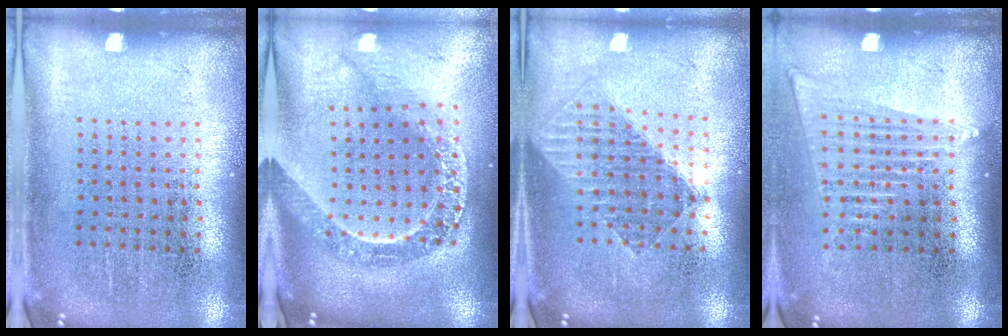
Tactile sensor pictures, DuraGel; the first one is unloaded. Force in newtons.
{"total": 2.7, "press": 2.2, "slide": 1.6}
{"total": 1.6, "press": 1.3, "slide": 0.9}
{"total": 1.6, "press": 1.4, "slide": 0.7}